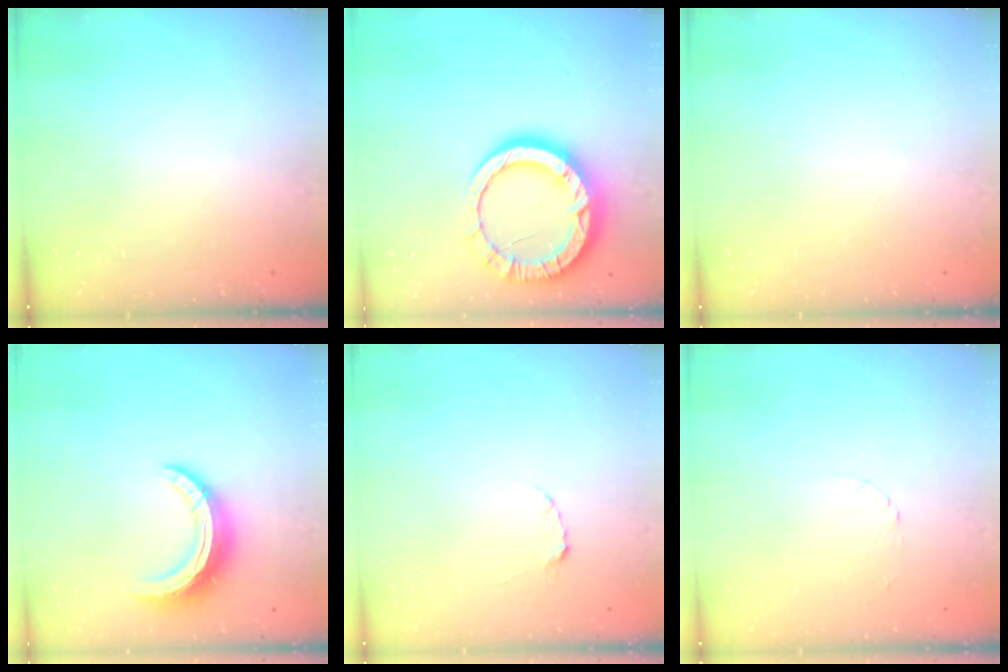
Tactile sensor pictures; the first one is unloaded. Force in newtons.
{"total": 17.0, "press": 16.9, "slide": 1.6}
{"total": 0.0}
{"total": 12.9, "press": 12.9, "slide": 0.3}
{"total": 2.2, "press": 2.2, "slide": 0.3}
{"total": 1.3, "press": 1.3, "slide": 0.1}